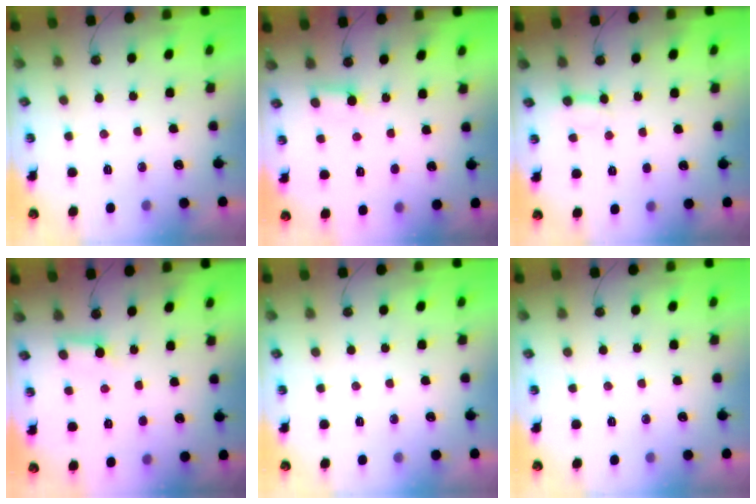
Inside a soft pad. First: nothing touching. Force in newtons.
{"total": 2.6, "press": 2.6, "slide": 0.4}
{"total": 3.2, "press": 3.2, "slide": 0.5}
{"total": 3.0, "press": 3.0, "slide": 0.4}
{"total": 0.0}
{"total": 0.0}